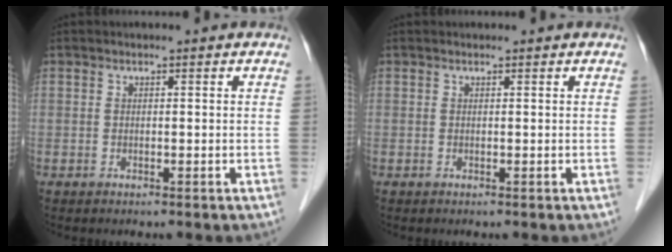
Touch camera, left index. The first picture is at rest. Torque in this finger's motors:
{"motor_torque": [0.10, 0.03, 0.00, -0.01]}